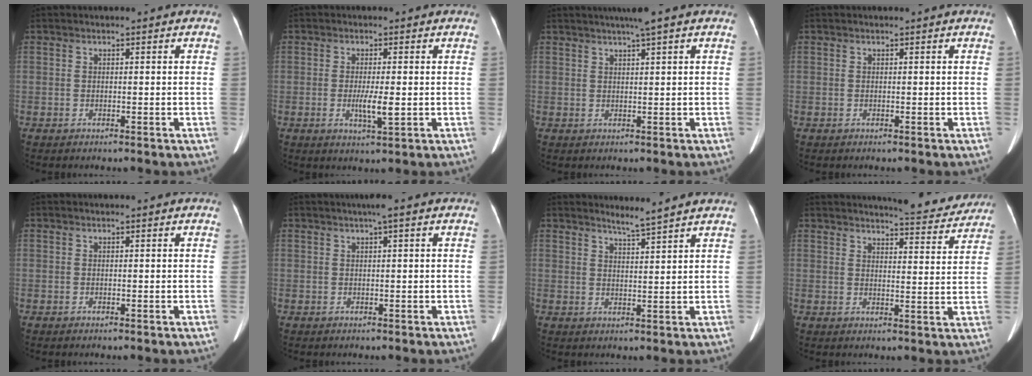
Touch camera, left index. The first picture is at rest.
{"total": 3.6, "force": [-0.5, 0.5, 3.5], "torque": [-0.068, -0.006, -0.007]}
{"total": 4.2, "force": [2.9, -0.7, 2.9], "torque": [-0.045, 0.017, 0.049]}
{"total": 0.0}
{"total": 0.0}
{"total": 1.9, "force": [1.0, -0.2, 1.5], "torque": [-0.029, 0.008, 0.016]}
{"total": 3.5, "force": [3.2, -1.0, 1.1], "torque": [-0.026, -0.006, 0.055]}
{"total": 9.5, "force": [9.2, 1.1, 2.3], "torque": [-0.026, -0.015, 0.104]}